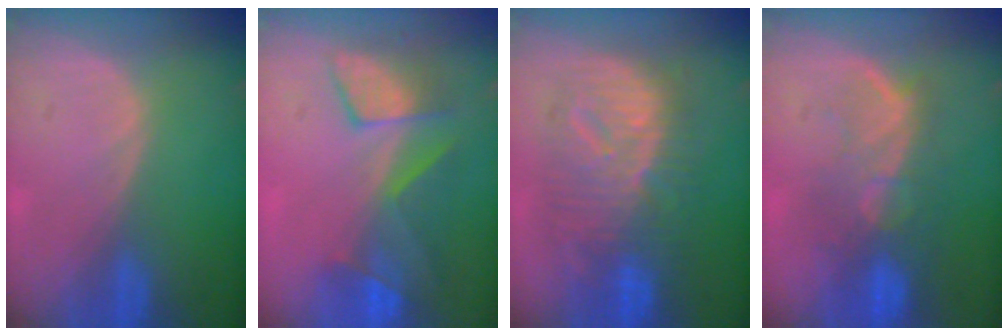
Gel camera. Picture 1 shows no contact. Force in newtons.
{"total": 7.6, "press": 7.5, "slide": 1.5}
{"total": 12.0, "press": 11.9, "slide": 1.3}
{"total": 9.7, "press": 8.4, "slide": 5.0}